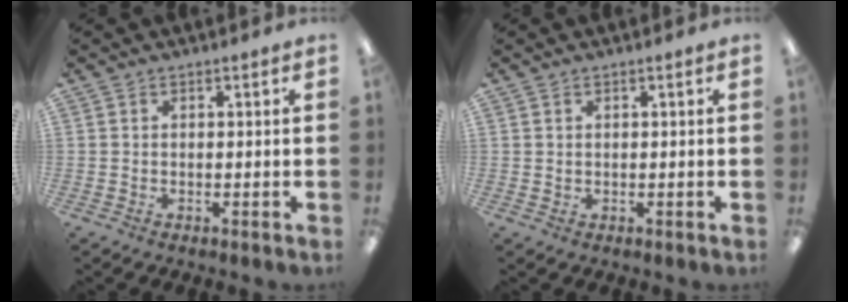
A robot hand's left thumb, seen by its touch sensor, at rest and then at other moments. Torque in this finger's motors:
{"motor_torque": [-0.31, 0.07, -0.19, 0.21, 0.09]}